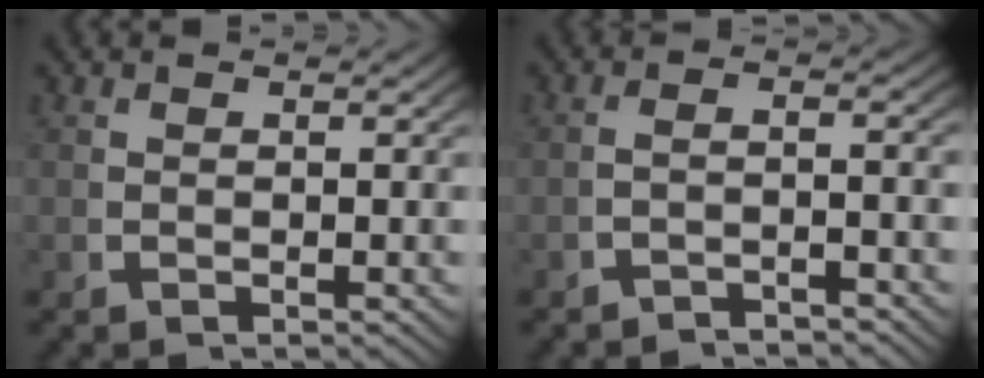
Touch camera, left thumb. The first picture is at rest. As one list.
[{"total": 2.6, "force": [-2.4, 0.3, 0.9], "torque": [-0.019, -0.007, -0.038]}]